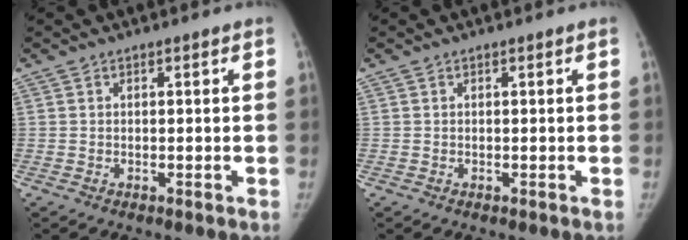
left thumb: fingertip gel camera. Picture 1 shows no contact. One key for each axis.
{"total": 0.0}